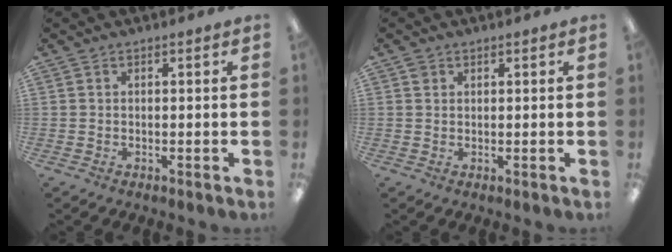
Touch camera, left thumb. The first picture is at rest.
{"total": 0.9, "force": [0.7, 0.6, 0.0], "torque": [-0.002, 0.001, 0.013]}